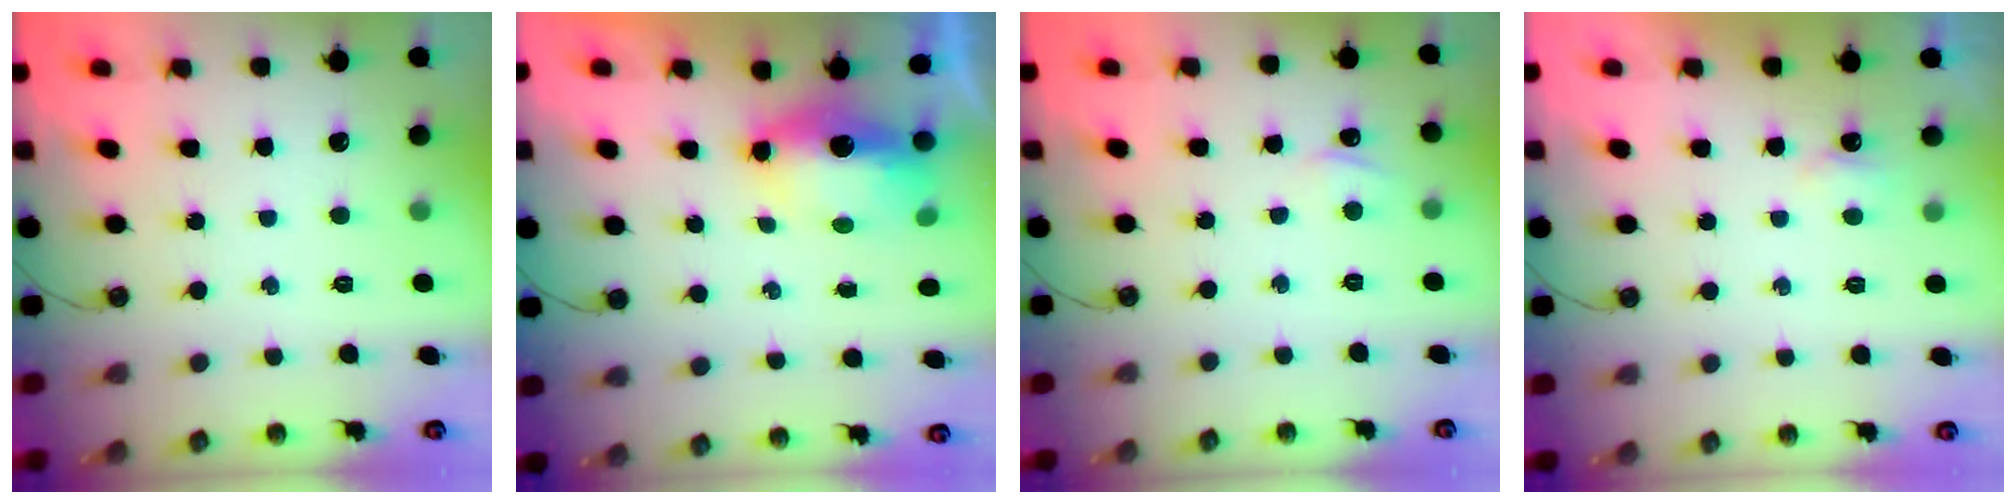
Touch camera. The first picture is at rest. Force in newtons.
{"total": 6.8, "press": 6.7, "slide": 1.1}
{"total": 2.4, "press": 2.4, "slide": 0.4}
{"total": 2.7, "press": 2.6, "slide": 0.5}